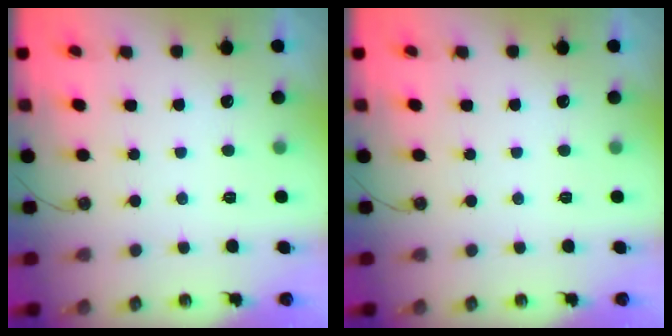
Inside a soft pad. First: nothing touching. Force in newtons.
{"total": 0.0}